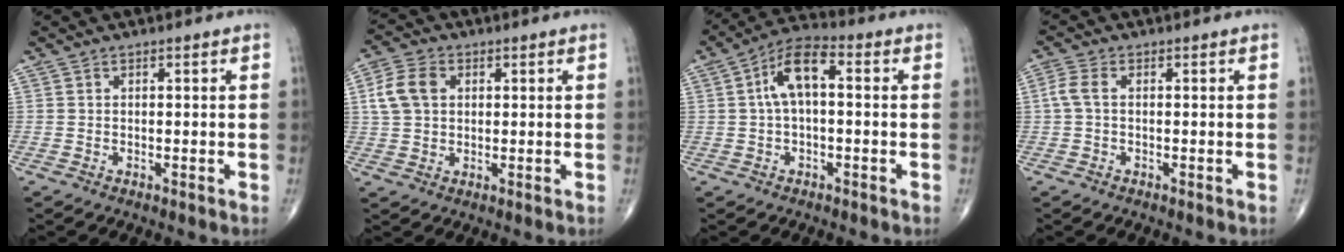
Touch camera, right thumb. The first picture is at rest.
{"total": 7.3, "force": [1.7, 5.3, 4.8], "torque": [-0.094, 0.011, 0.031]}
{"total": 8.6, "force": [0.8, 3.9, 7.6], "torque": [-0.137, 0.032, 0.004]}
{"total": 2.9, "force": [0.0, 1.4, 2.5], "torque": [-0.066, 0.004, -0.007]}